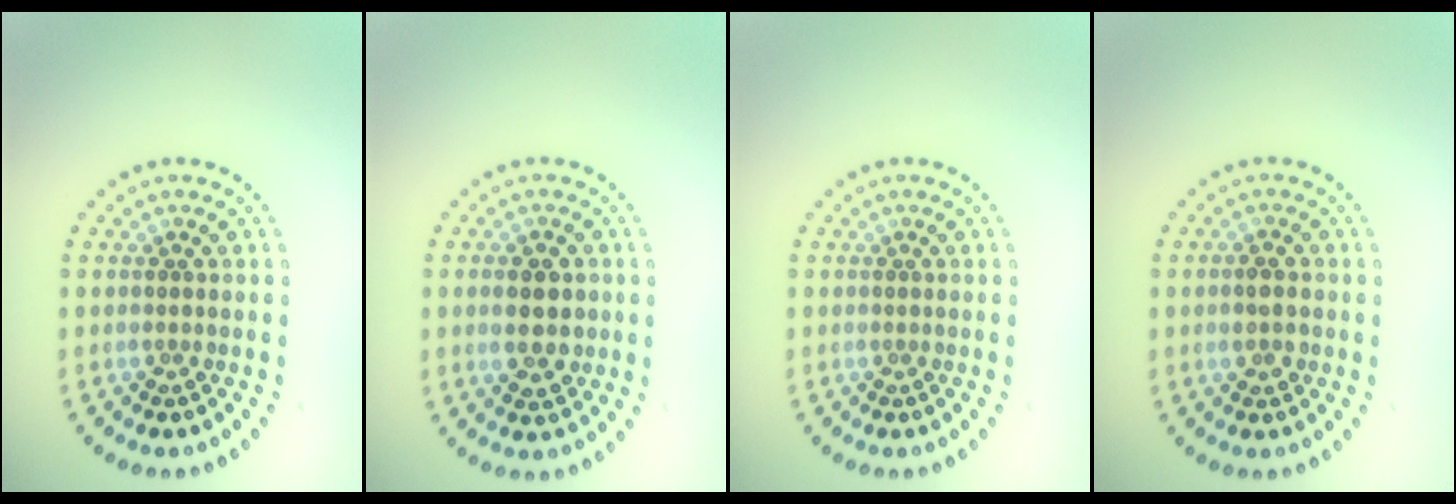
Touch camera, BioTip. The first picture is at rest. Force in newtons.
{"total": 4.3, "press": 4.3, "slide": 0.2}
{"total": 0.0}
{"total": 1.7, "press": 1.7, "slide": 0.0}